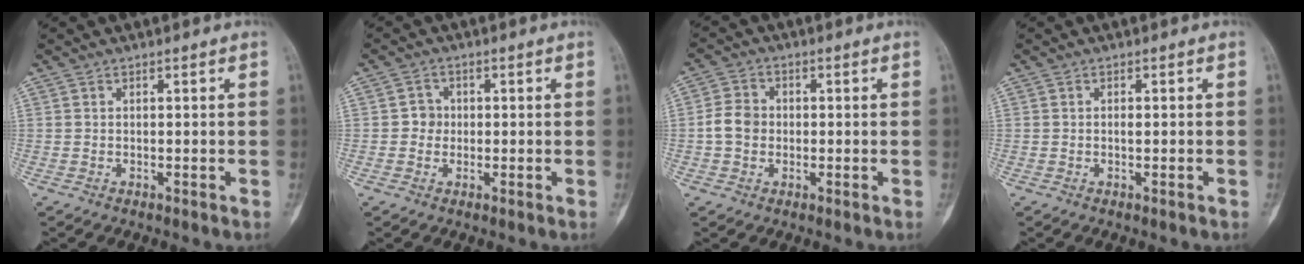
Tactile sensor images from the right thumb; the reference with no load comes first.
{"total": 2.7, "force": [-0.1, 2.6, 0.8], "torque": [0.005, 0.009, -0.007]}
{"total": 4.9, "force": [-0.5, 4.1, 2.6], "torque": [-0.041, 0.011, -0.015]}
{"total": 0.8, "force": [-0.1, 0.2, 0.7], "torque": [-0.011, 0.000, -0.002]}